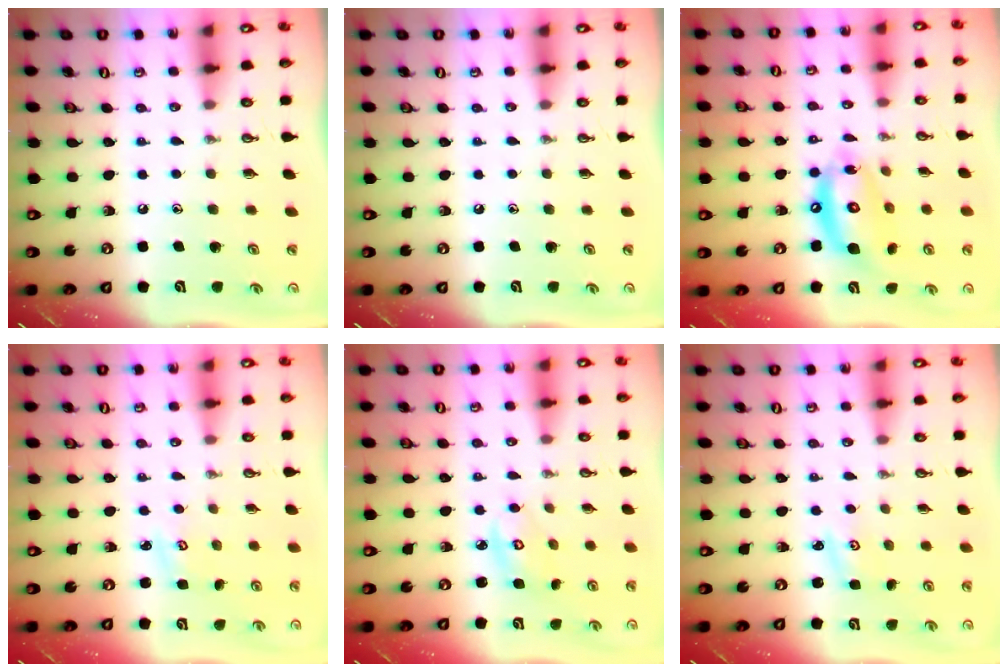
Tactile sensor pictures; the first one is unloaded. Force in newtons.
{"total": 0.0}
{"total": 14.4, "press": 14.3, "slide": 1.7}
{"total": 2.8, "press": 2.8, "slide": 0.3}
{"total": 4.5, "press": 4.4, "slide": 0.2}
{"total": 2.3, "press": 2.2, "slide": 0.4}